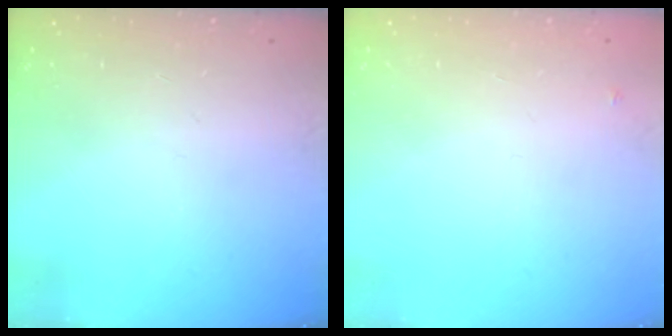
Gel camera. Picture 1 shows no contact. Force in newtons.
{"total": 2.6, "press": 2.6, "slide": 0.2}